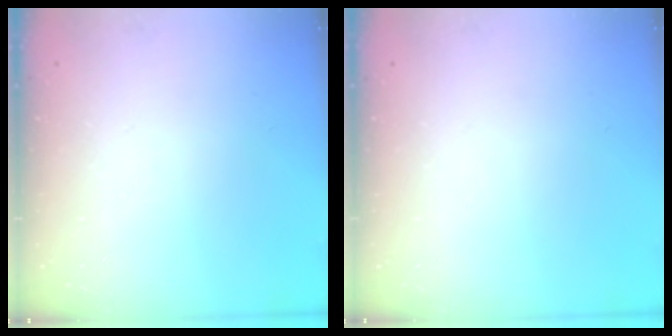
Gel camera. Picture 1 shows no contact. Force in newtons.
{"total": 0.0}